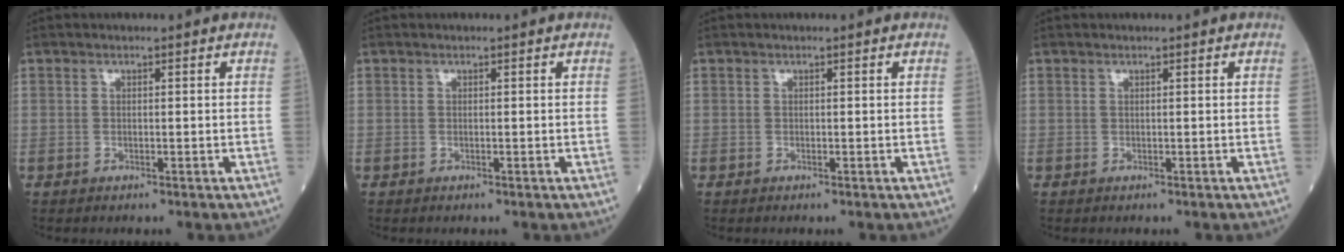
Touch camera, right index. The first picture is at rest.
{"total": 0.0}
{"total": 0.0}
{"total": 0.0}